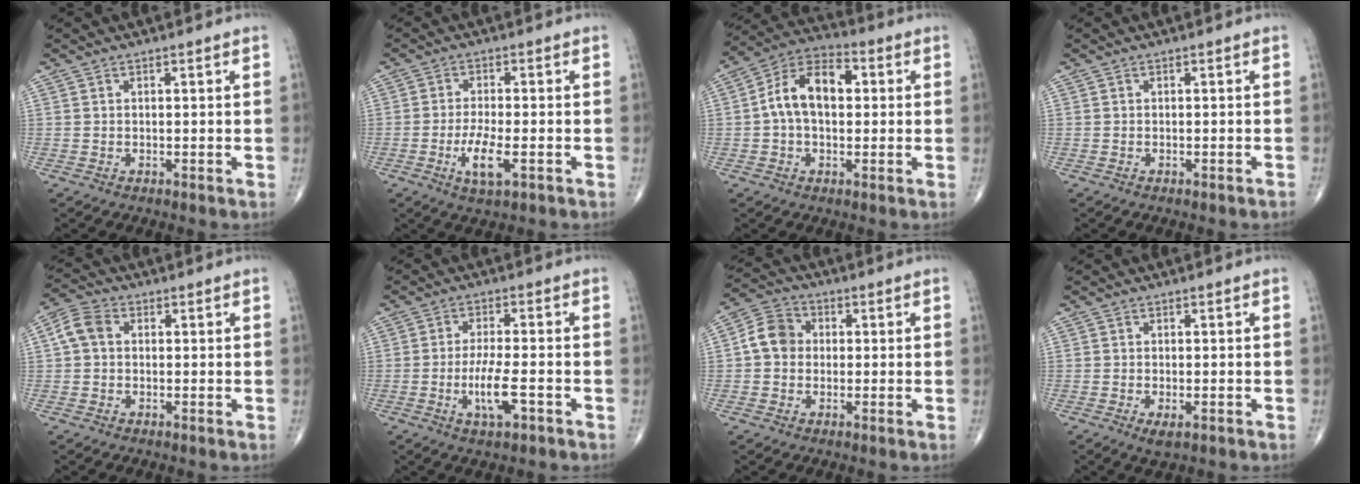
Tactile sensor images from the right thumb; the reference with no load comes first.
{"total": 6.2, "force": [-2.2, 1.8, 5.5], "torque": [-0.109, -0.001, -0.037]}
{"total": 12.0, "force": [1.1, 7.5, 9.3], "torque": [-0.155, 0.033, 0.009]}
{"total": 0.9, "force": [-0.7, 0.0, 0.5], "torque": [-0.013, 0.006, -0.005]}
{"total": 5.0, "force": [0.6, 3.8, 3.2], "torque": [-0.066, 0.017, 0.007]}
{"total": 6.8, "force": [-2.3, 1.8, 6.1], "torque": [-0.121, 0.003, -0.041]}
{"total": 6.8, "force": [0.2, 5.8, 3.5], "torque": [-0.051, 0.019, -0.009]}
{"total": 2.3, "force": [-1.0, 0.9, 1.9], "torque": [-0.034, -0.005, -0.014]}